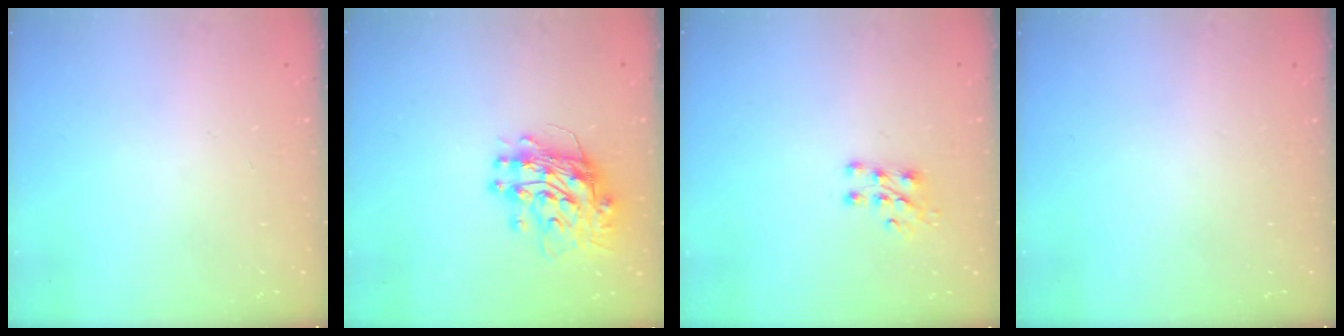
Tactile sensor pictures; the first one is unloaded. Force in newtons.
{"total": 12.9, "press": 12.8, "slide": 1.3}
{"total": 7.1, "press": 7.0, "slide": 0.9}
{"total": 0.0}